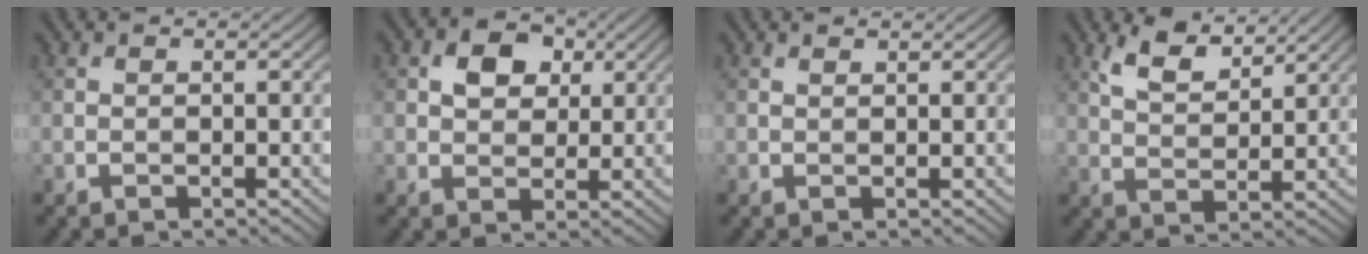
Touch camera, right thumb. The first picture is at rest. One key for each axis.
{"total": 4.8, "fx": 1.6, "fy": 3.6, "fz": 2.7, "tx": -0.052, "ty": 0.006, "tz": 0.021}
{"total": 0.6, "fx": 0.5, "fy": 0.1, "fz": 0.2, "tx": -0.004, "ty": 0.000, "tz": 0.011}
{"total": 5.1, "fx": 3.7, "fy": 1.9, "fz": 3.1, "tx": -0.075, "ty": -0.001, "tz": 0.078}